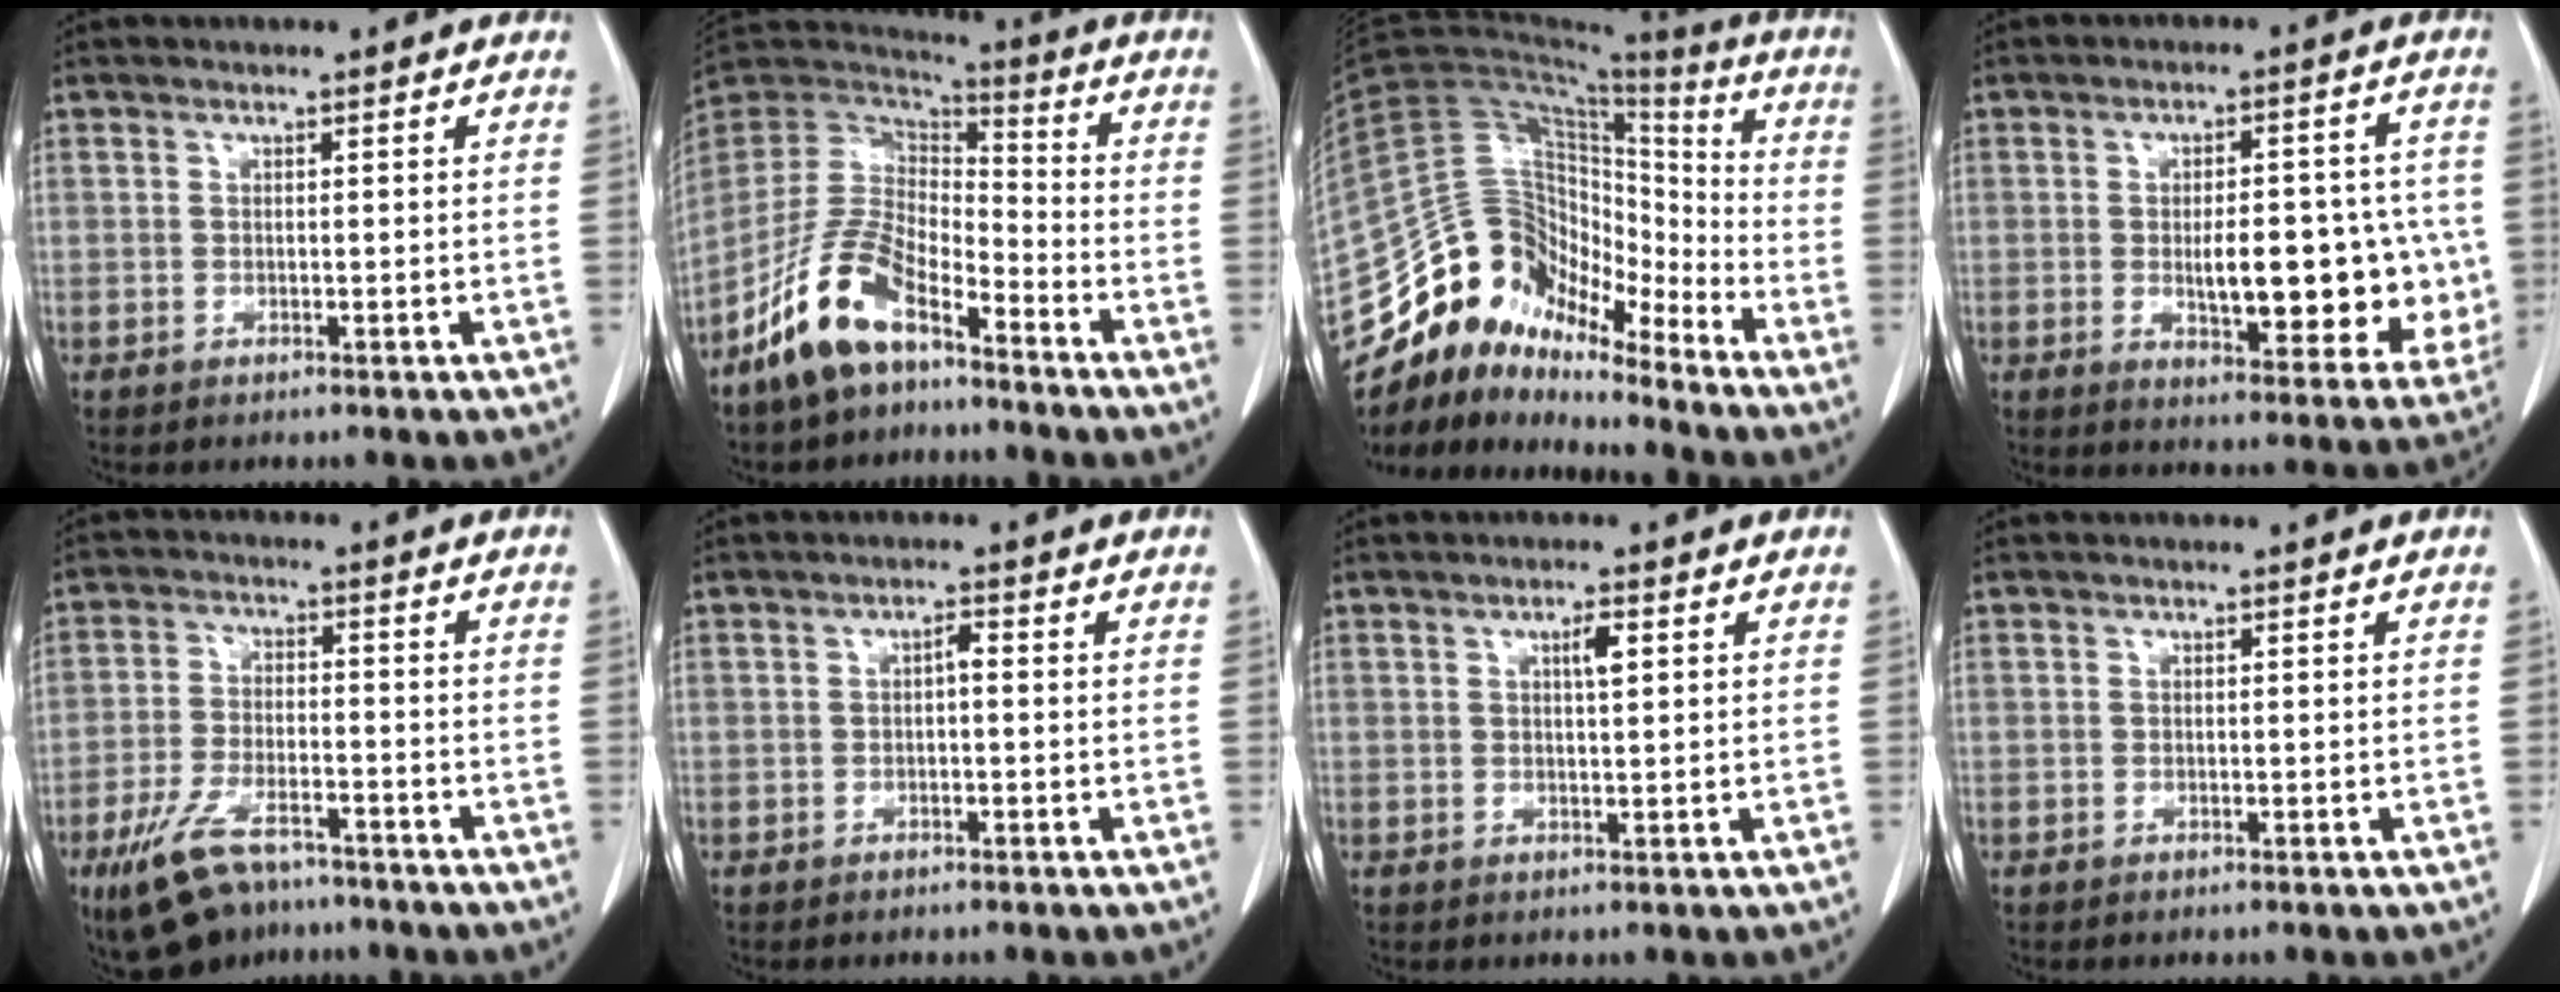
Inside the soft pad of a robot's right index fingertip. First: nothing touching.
{"total": 12.8, "force": [-8.5, 5.1, 8.2], "torque": [-0.176, 0.007, -0.168]}
{"total": 16.0, "force": [-13.3, 6.8, 5.5], "torque": [-0.091, 0.070, -0.239]}
{"total": 14.7, "force": [-1.3, 5.8, 13.5], "torque": [-0.165, 0.009, 0.000]}
{"total": 11.0, "force": [-7.8, 4.4, 6.4], "torque": [-0.134, -0.010, -0.135]}
{"total": 1.3, "force": [-0.1, 0.4, 1.2], "torque": [-0.020, 0.005, -0.002]}
{"total": 2.3, "force": [0.9, 0.4, 2.1], "torque": [-0.037, 0.000, 0.014]}
{"total": 0.0}